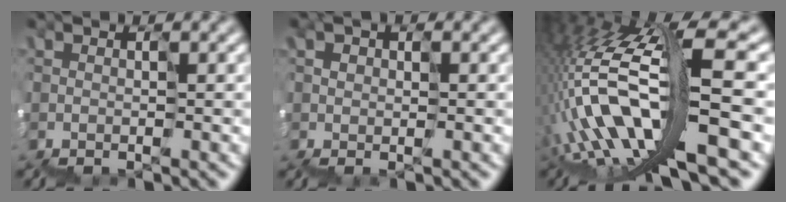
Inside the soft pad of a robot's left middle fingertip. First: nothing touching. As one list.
[{"total": 1.1, "force": [0.3, 0.6, 0.9], "torque": [-0.021, 0.003, 0.008]}, {"total": 11.6, "force": [-2.9, 2.8, 10.9], "torque": [-0.238, 0.033, -0.039]}]